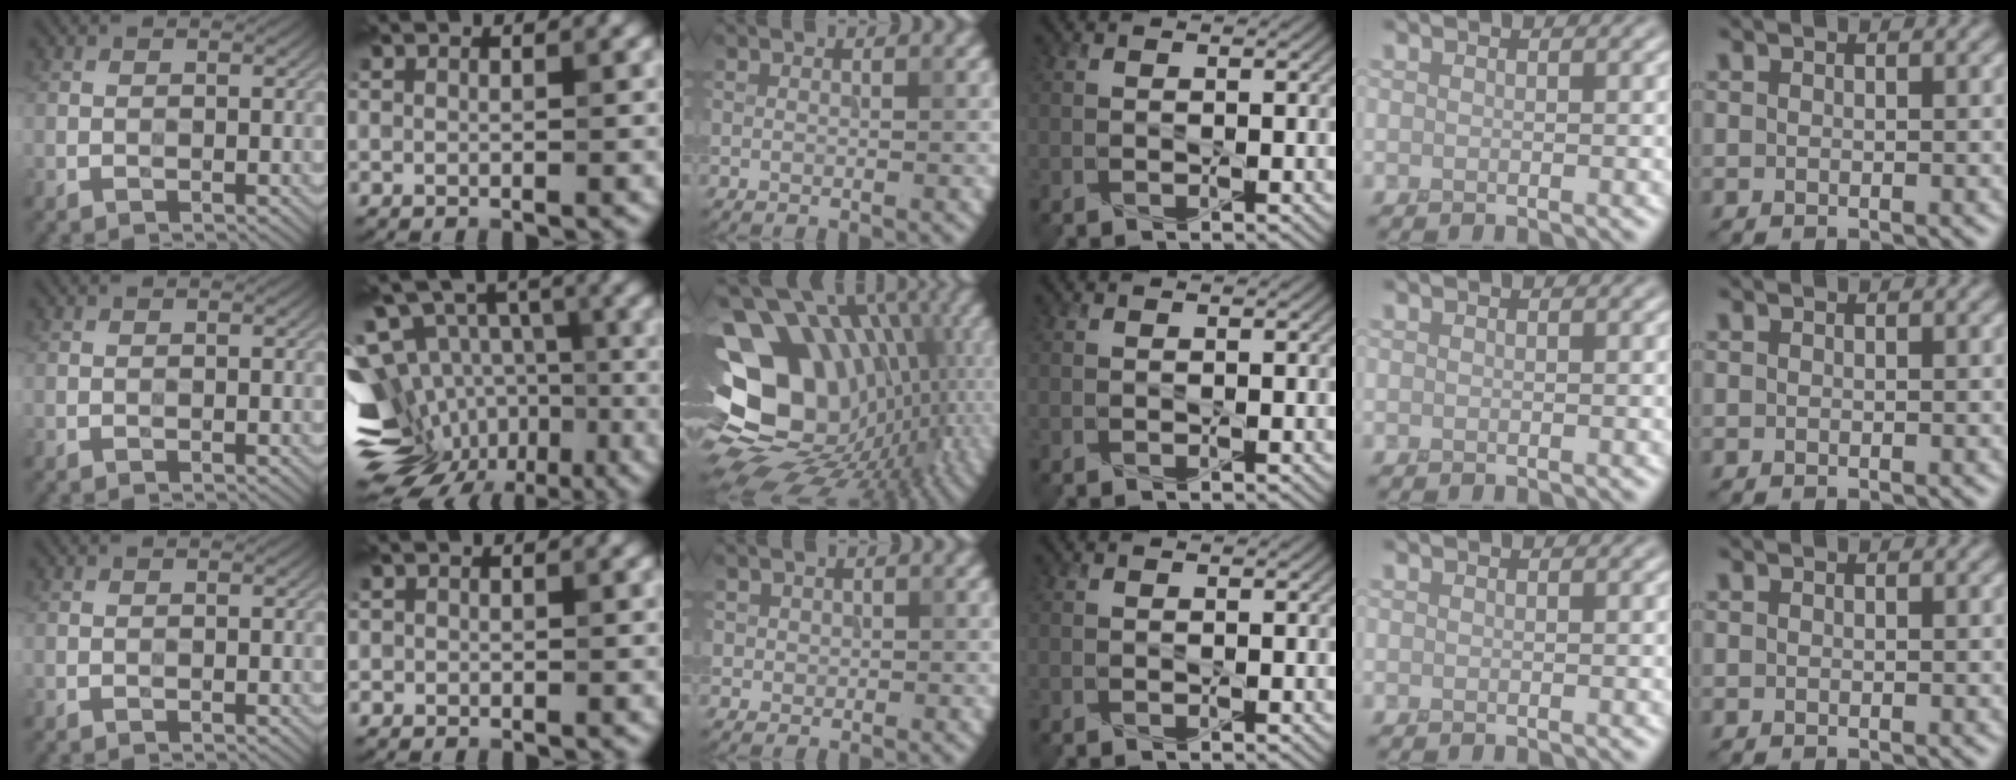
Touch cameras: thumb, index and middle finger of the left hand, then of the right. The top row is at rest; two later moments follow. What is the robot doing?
{"motion": "press", "object": "stapler"}